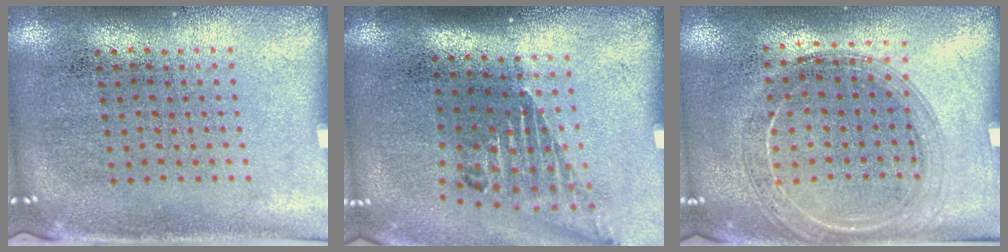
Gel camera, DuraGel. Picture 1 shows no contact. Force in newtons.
{"total": 1.6, "press": 1.2, "slide": 1.0}
{"total": 1.5, "press": 1.5, "slide": 0.2}